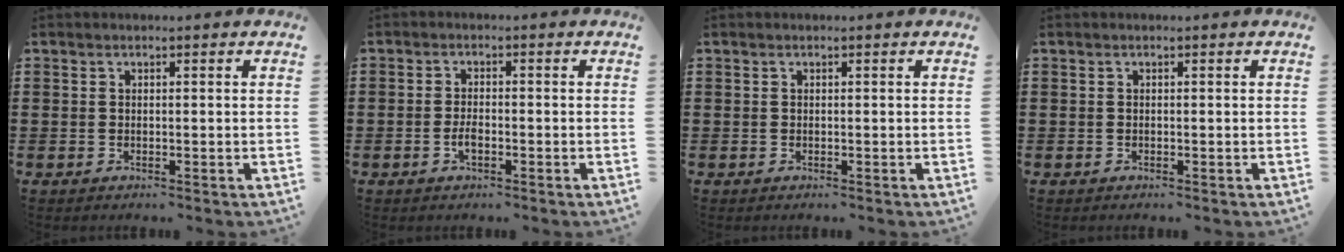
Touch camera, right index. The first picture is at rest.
{"total": 2.1, "force": [-0.8, 0.8, 1.8], "torque": [-0.044, -0.005, -0.015]}
{"total": 0.0}
{"total": 0.0}